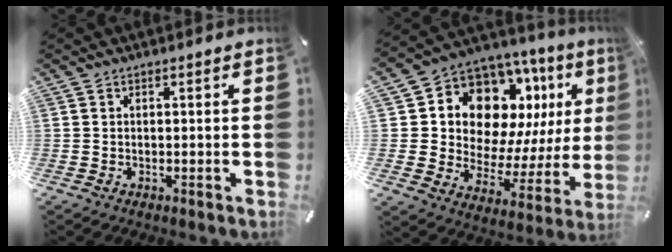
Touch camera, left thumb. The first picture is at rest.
{"total": 13.8, "force": [7.7, 9.8, 6.1], "torque": [-0.103, -0.078, 0.143]}